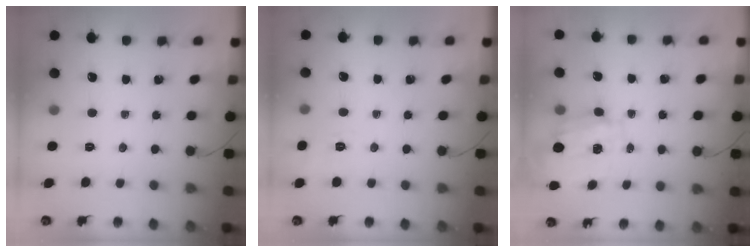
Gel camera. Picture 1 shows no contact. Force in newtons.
{"total": 2.7, "press": 1.6, "slide": 2.1}
{"total": 2.6, "press": 2.4, "slide": 1.0}